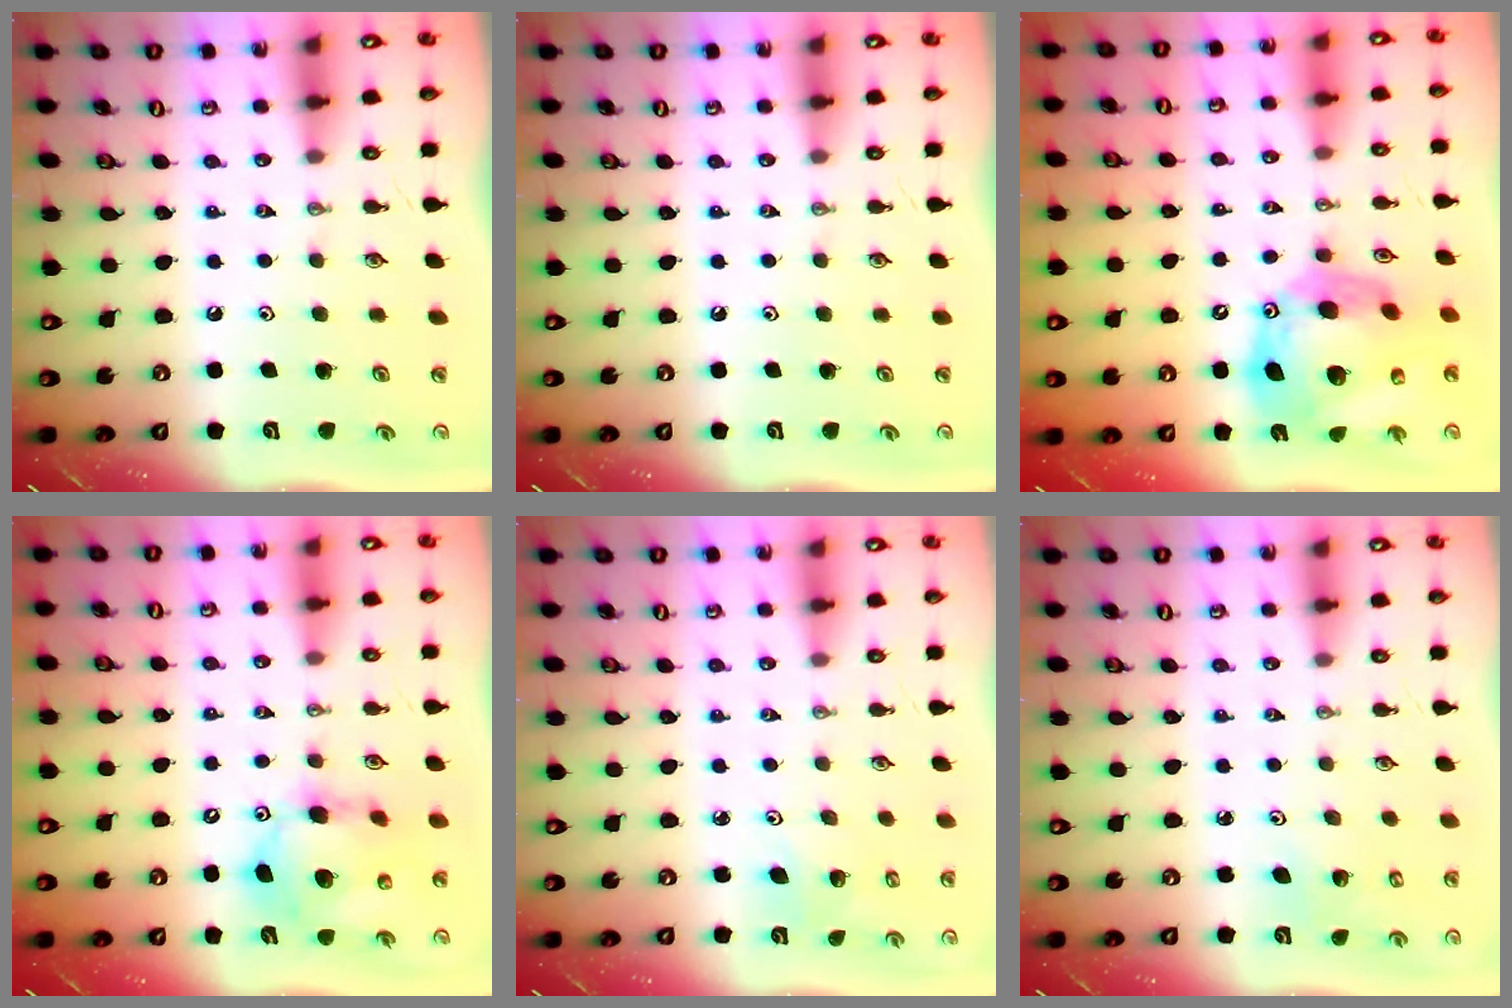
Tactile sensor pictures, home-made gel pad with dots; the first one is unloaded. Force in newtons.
{"total": 0.0}
{"total": 20.7, "press": 20.6, "slide": 2.0}
{"total": 13.7, "press": 13.4, "slide": 2.6}
{"total": 3.5, "press": 3.2, "slide": 1.4}
{"total": 3.8, "press": 3.7, "slide": 0.4}